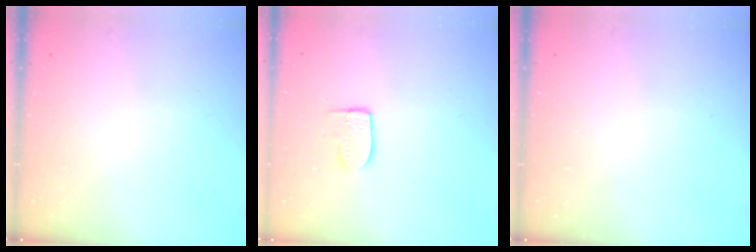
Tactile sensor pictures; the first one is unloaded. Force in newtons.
{"total": 6.9, "press": 6.9, "slide": 0.2}
{"total": 0.0}